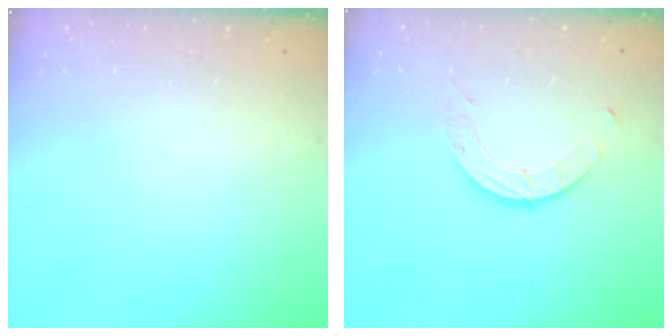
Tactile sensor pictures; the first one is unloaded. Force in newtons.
{"total": 5.6, "press": 5.6, "slide": 0.1}